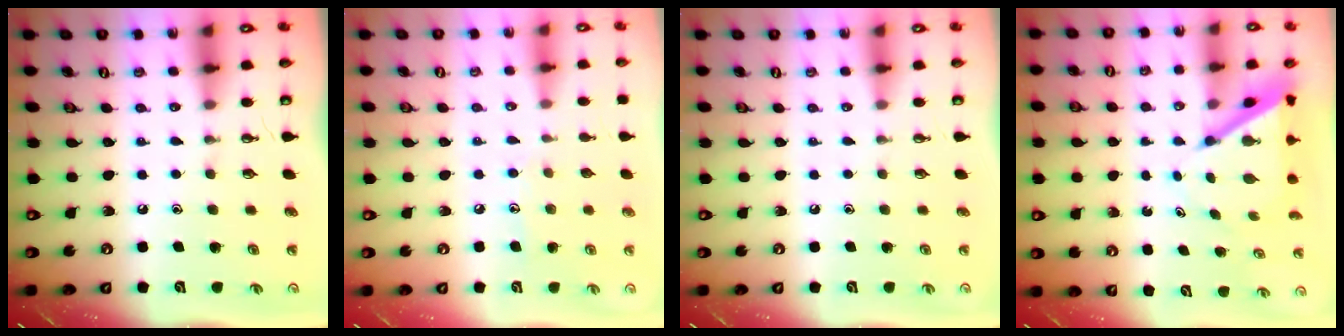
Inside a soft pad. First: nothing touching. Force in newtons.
{"total": 6.0, "press": 6.0, "slide": 0.5}
{"total": 0.0}
{"total": 6.4, "press": 6.4, "slide": 0.6}